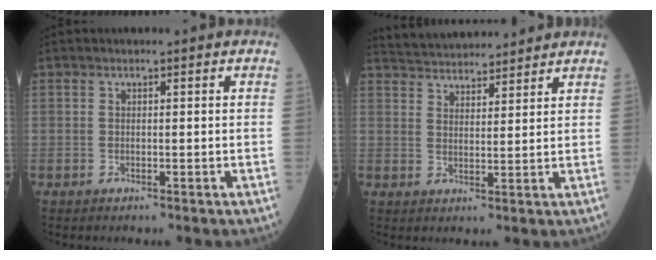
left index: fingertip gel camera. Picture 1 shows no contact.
{"total": 11.1, "force": [10.7, 1.8, 2.7], "torque": [-0.048, 0.027, 0.165]}